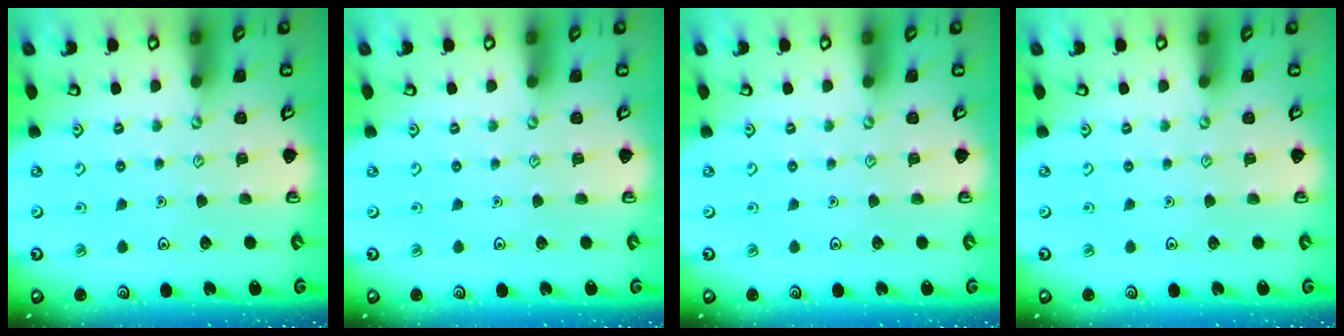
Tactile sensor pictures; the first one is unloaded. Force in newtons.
{"total": 0.0}
{"total": 0.0}
{"total": 0.0}